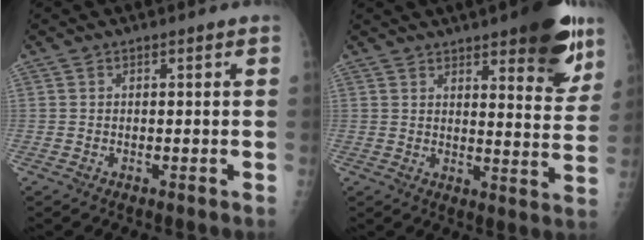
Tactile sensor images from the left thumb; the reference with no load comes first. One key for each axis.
{"total": 16.1, "fx": 9.7, "fy": 4.8, "fz": 11.9, "tx": -0.118, "ty": -0.051, "tz": 0.126}